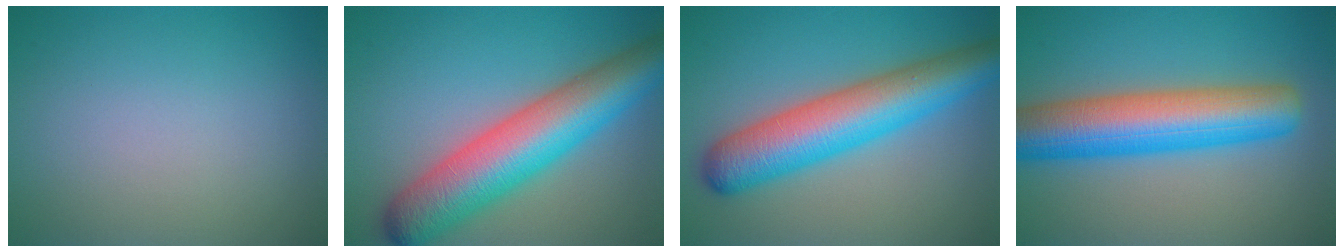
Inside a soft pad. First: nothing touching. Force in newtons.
{"total": 10.5, "press": 10.5, "slide": 0.4}
{"total": 9.0, "press": 9.0, "slide": 0.2}
{"total": 9.8, "press": 9.8, "slide": 0.2}